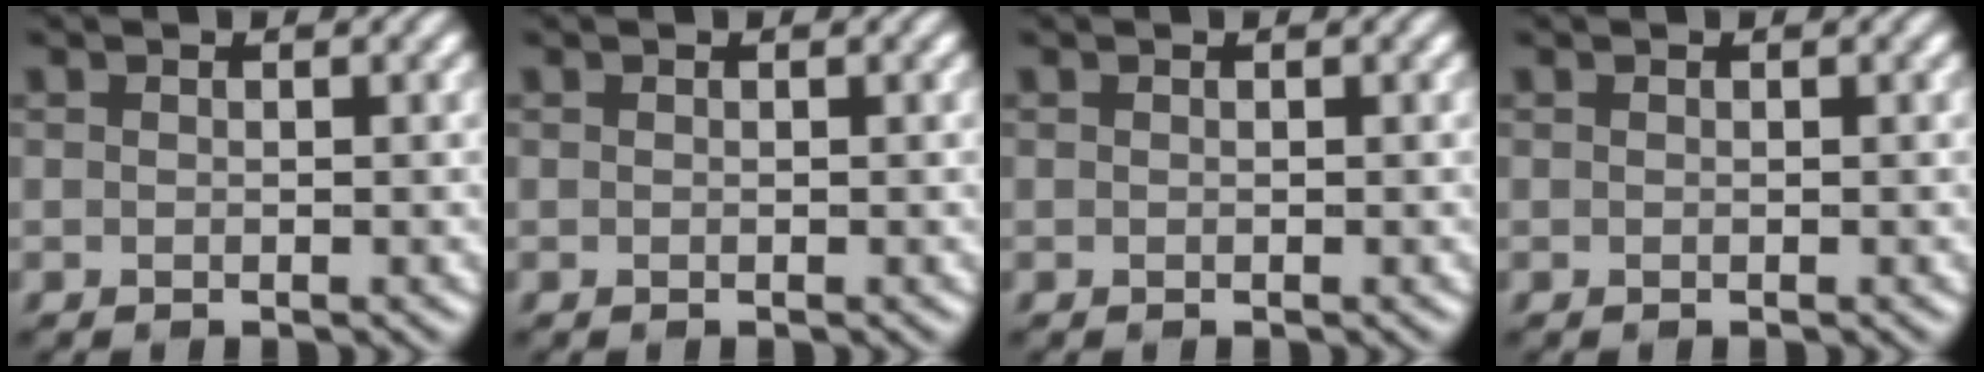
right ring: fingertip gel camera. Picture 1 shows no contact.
{"total": 0.0}
{"total": 0.0}
{"total": 0.0}